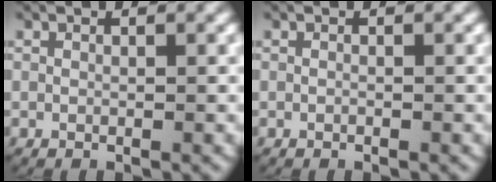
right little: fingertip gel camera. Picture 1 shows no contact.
{"total": 0.0}